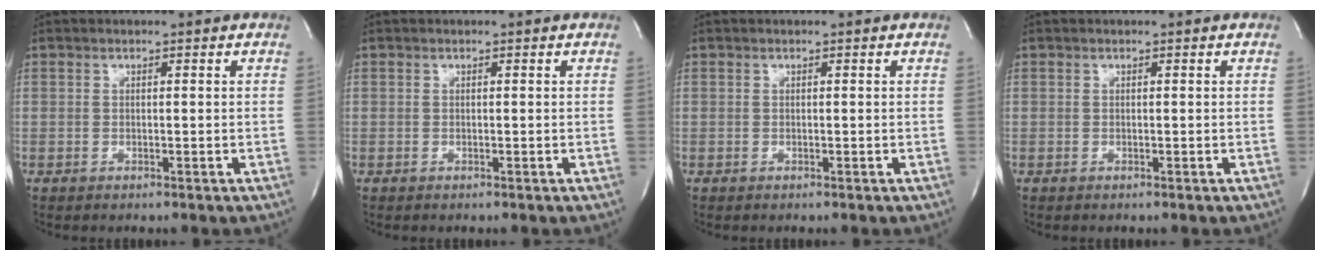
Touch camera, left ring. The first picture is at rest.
{"total": 0.0}
{"total": 0.0}
{"total": 0.0}